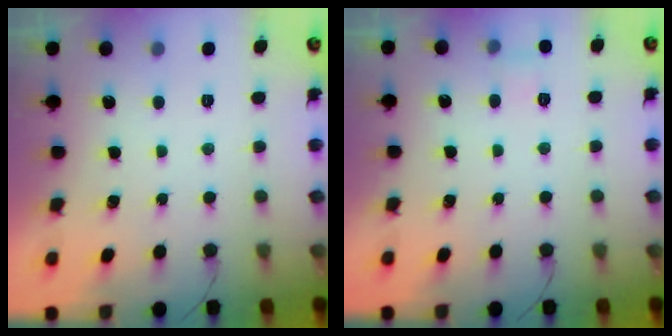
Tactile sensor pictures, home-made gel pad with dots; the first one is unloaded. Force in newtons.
{"total": 2.6, "press": 2.4, "slide": 1.0}